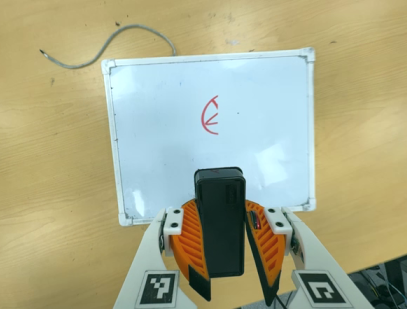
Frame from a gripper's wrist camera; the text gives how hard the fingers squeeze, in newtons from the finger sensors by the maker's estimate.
{"total": 9.9, "left": 9.6, "right": 10.3}